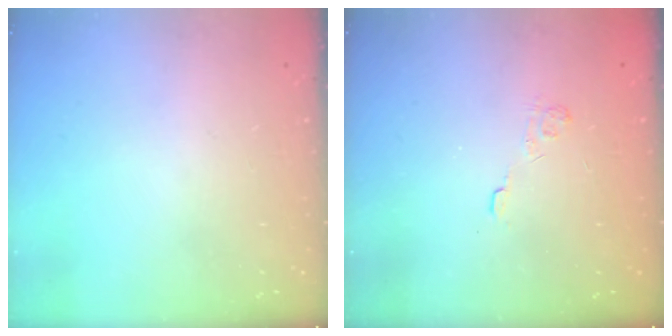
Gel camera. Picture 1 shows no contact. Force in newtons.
{"total": 2.4, "press": 1.9, "slide": 1.5}